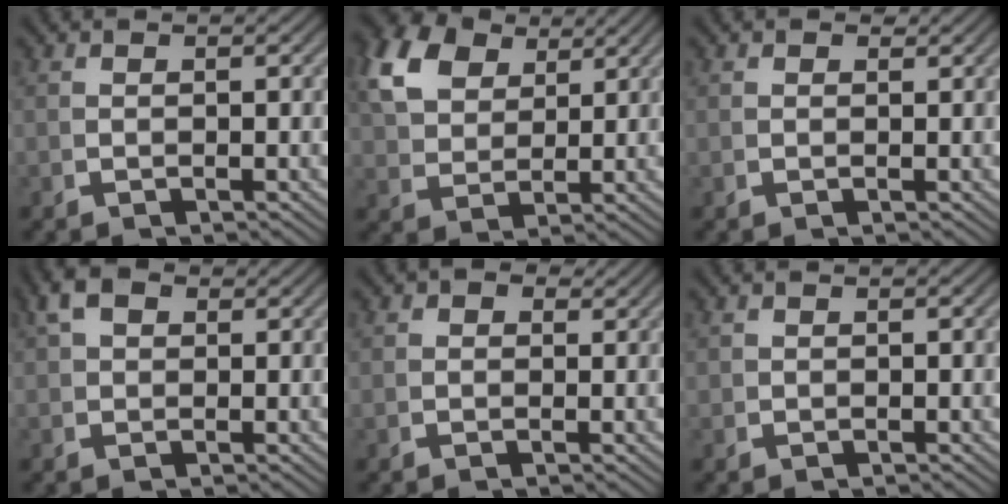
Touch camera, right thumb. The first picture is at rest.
{"total": 7.3, "force": [4.0, 4.5, 4.1], "torque": [-0.091, -0.005, 0.081]}
{"total": 1.0, "force": [0.9, 0.3, 0.2], "torque": [0.001, 0.000, 0.015]}
{"total": 3.0, "force": [1.7, 1.8, 1.7], "torque": [-0.035, 0.000, 0.031]}
{"total": 2.1, "force": [1.1, 1.6, 0.9], "torque": [-0.016, -0.003, 0.016]}
{"total": 0.5, "force": [0.3, 0.4, 0.0], "torque": [-0.002, -0.006, 0.008]}